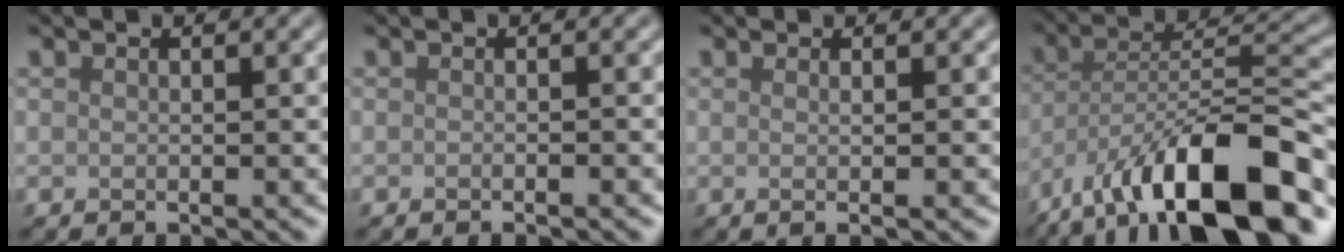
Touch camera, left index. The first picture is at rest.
{"total": 0.7, "force": [-0.4, 0.1, 0.6], "torque": [-0.006, -0.003, -0.009]}
{"total": 1.8, "force": [0.2, 0.6, 1.7], "torque": [-0.023, -0.003, -0.013]}
{"total": 15.2, "force": [-9.7, 5.5, 10.3], "torque": [-0.160, 0.010, -0.164]}